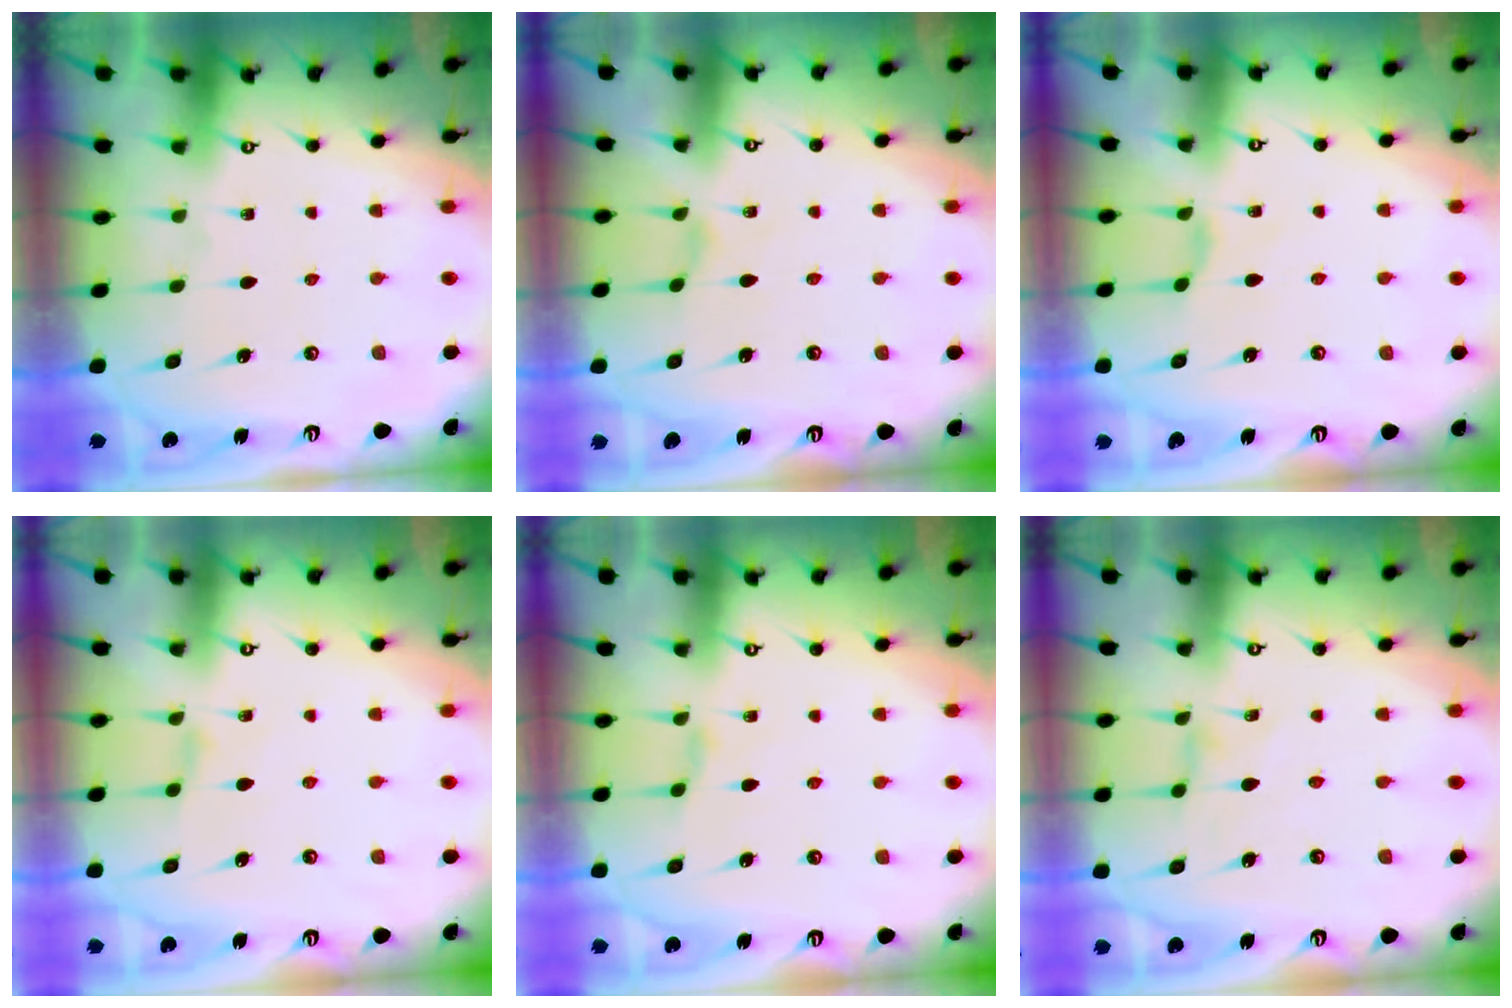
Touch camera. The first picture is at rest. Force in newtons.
{"total": 0.0}
{"total": 2.7, "press": 2.6, "slide": 0.6}
{"total": 1.1, "press": 1.1, "slide": 0.3}
{"total": 1.5, "press": 1.5, "slide": 0.3}
{"total": 0.0}